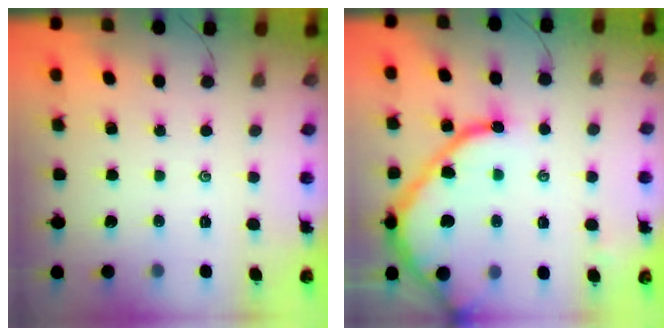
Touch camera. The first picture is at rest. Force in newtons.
{"total": 15.4, "press": 15.3, "slide": 1.6}